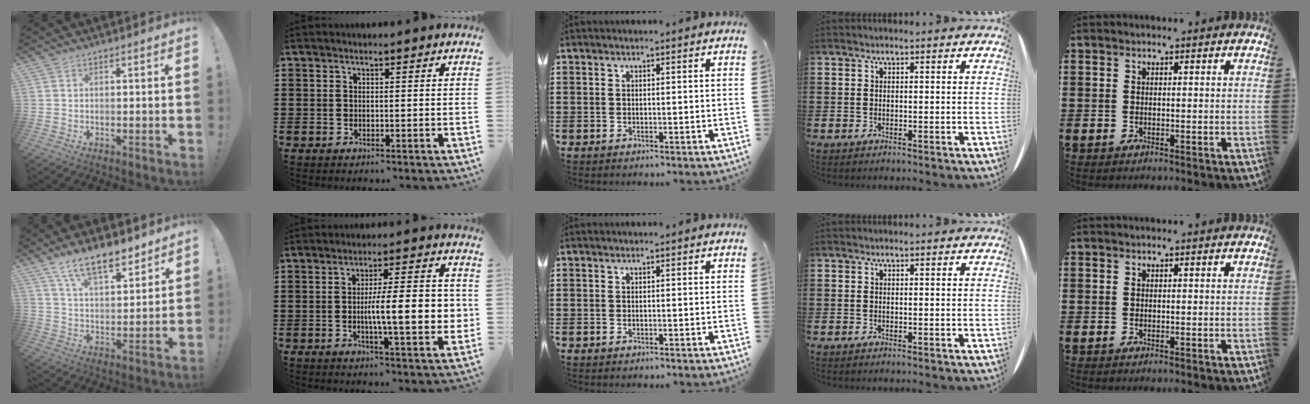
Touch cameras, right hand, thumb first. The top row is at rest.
{"thumb": {"total": 12.7, "force": [9.7, 4.4, 7.0], "torque": [-0.113, -0.060, 0.172]}, "index": {"total": 11.4, "force": [-0.9, 2.3, 11.1], "torque": [-0.161, -0.005, -0.019]}}